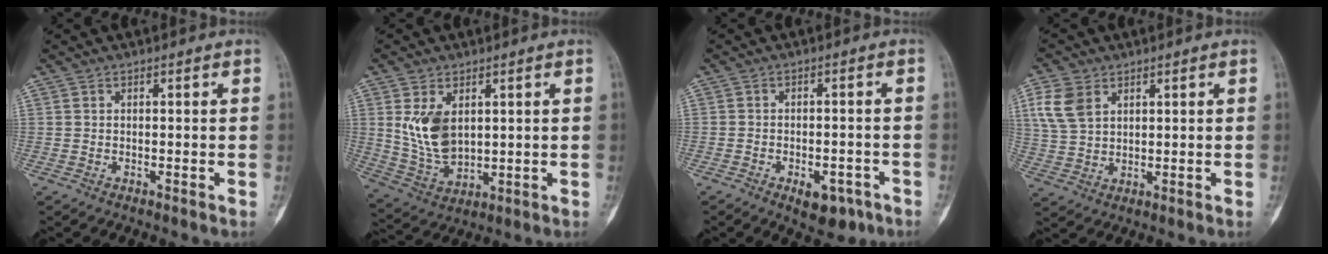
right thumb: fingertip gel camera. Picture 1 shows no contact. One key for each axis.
{"total": 9.8, "fx": 2.4, "fy": 6.1, "fz": 7.3, "tx": -0.125, "ty": -0.017, "tz": 0.065}
{"total": 6.3, "fx": -3.4, "fy": 3.4, "fz": 4.0, "tx": -0.035, "ty": 0.019, "tz": -0.041}
{"total": 7.5, "fx": 3.3, "fy": 5.1, "fz": 4.5, "tx": -0.083, "ty": -0.005, "tz": 0.071}